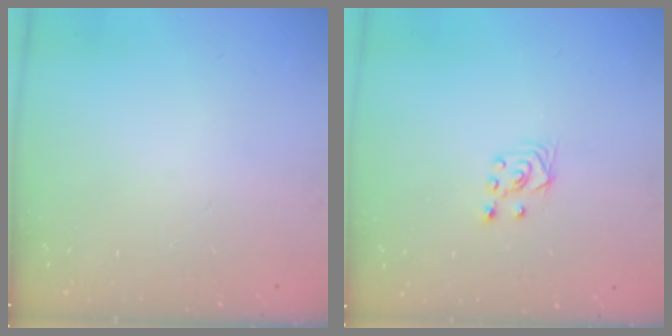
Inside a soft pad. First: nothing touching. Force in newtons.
{"total": 2.8, "press": 2.6, "slide": 1.1}